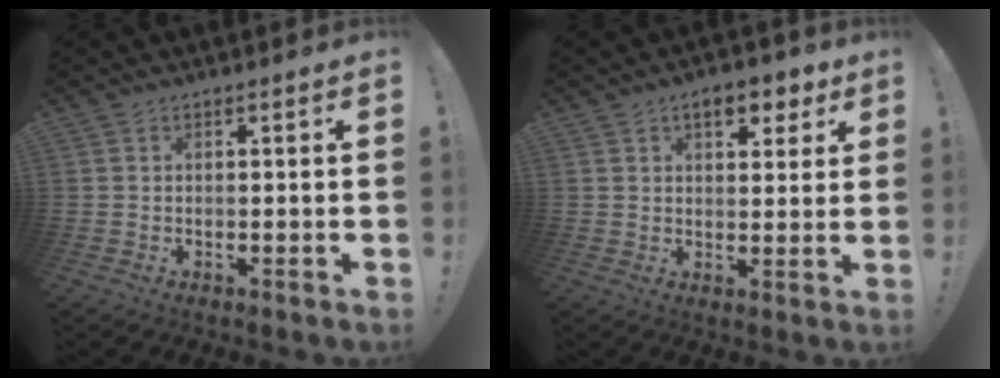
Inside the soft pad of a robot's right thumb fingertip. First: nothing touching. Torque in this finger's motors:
{"motor_torque": [-0.65, 0.74, 0.47, 0.20, -0.01]}